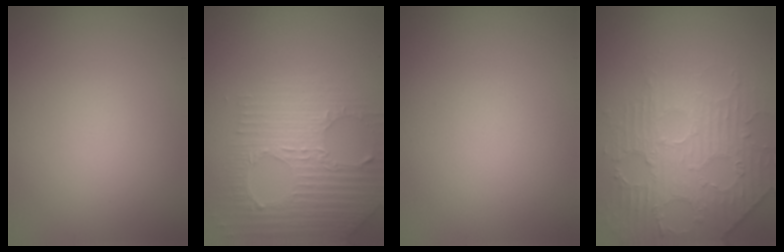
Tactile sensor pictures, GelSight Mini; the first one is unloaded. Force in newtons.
{"total": 3.5, "press": 3.5, "slide": 0.6}
{"total": 0.0}
{"total": 4.7, "press": 4.0, "slide": 2.6}